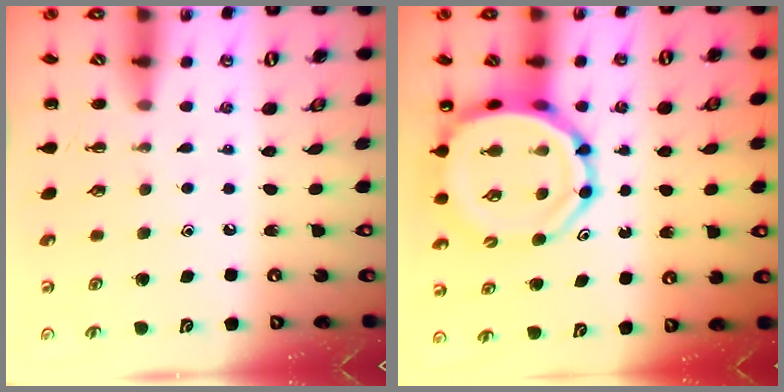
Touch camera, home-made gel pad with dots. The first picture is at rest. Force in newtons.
{"total": 12.2, "press": 11.6, "slide": 3.7}